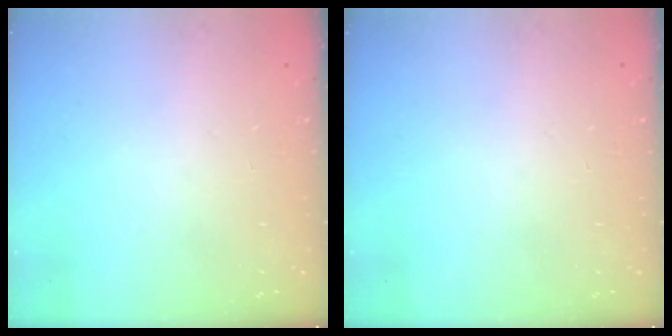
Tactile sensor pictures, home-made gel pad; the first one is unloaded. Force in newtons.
{"total": 0.0}